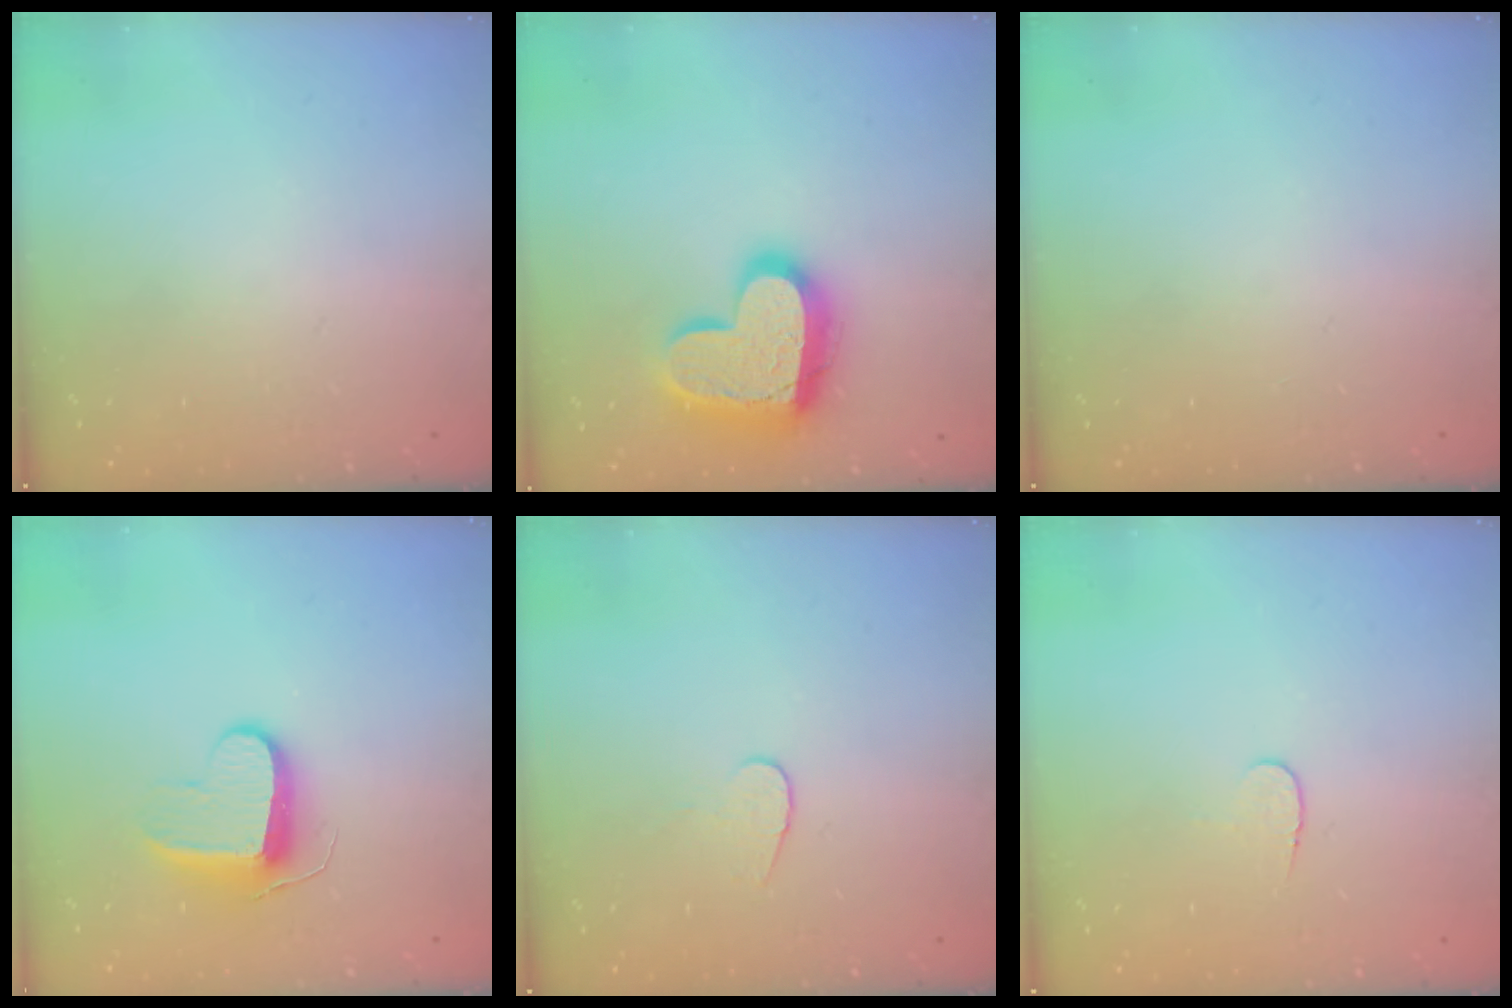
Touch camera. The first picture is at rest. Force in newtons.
{"total": 18.4, "press": 18.3, "slide": 1.7}
{"total": 0.0}
{"total": 9.3, "press": 9.3, "slide": 0.3}
{"total": 4.7, "press": 4.6, "slide": 0.4}
{"total": 4.0, "press": 4.0, "slide": 0.4}